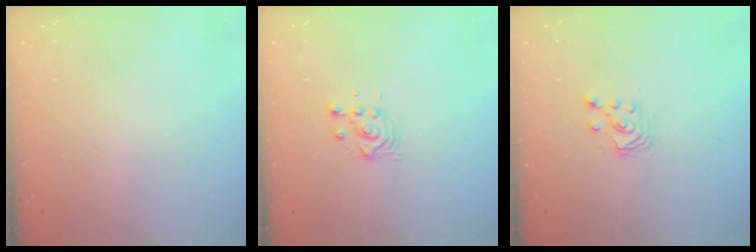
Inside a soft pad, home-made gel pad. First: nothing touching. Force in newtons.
{"total": 2.8, "press": 2.8, "slide": 0.1}
{"total": 2.9, "press": 2.9, "slide": 0.2}